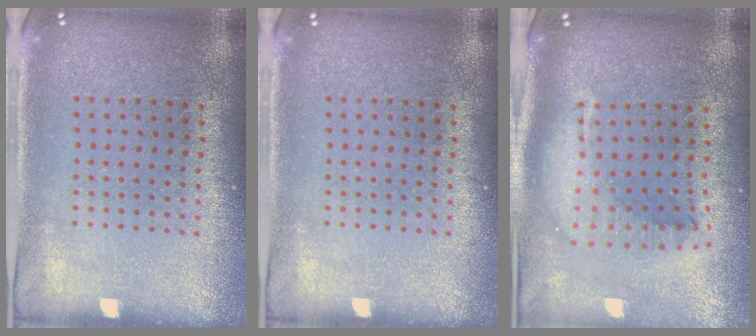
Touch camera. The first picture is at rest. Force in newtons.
{"total": 0.0}
{"total": 2.2, "press": 1.7, "slide": 1.4}